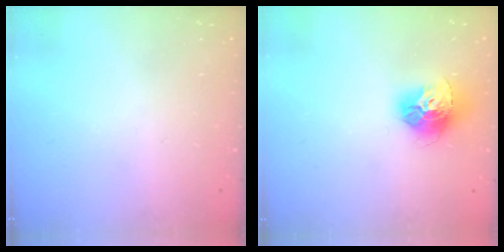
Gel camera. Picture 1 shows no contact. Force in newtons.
{"total": 13.6, "press": 13.5, "slide": 1.4}